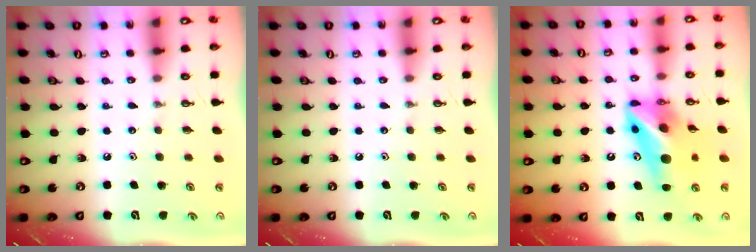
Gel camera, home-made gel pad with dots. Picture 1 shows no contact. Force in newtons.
{"total": 0.0}
{"total": 14.1, "press": 13.9, "slide": 2.0}